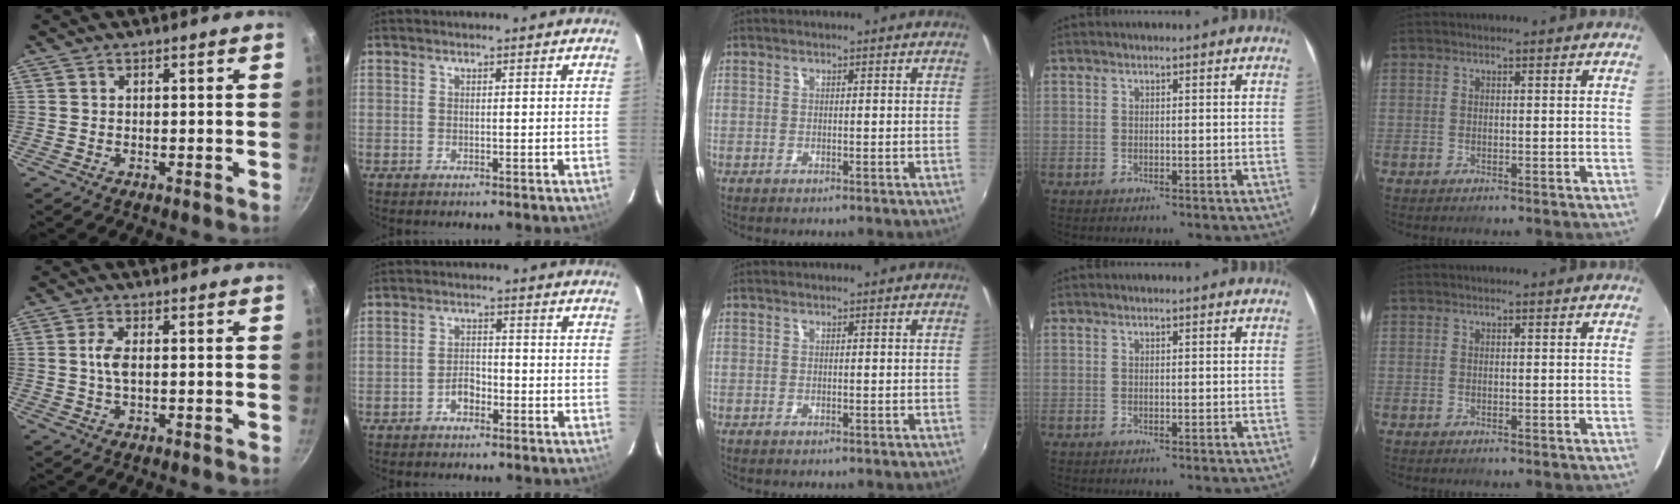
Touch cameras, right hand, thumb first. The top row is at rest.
{"thumb": {"total": 3.6, "force": [0.2, 1.6, 3.2], "torque": [-0.072, 0.005, 0.001]}, "index": {"total": 3.1, "force": [-1.9, 1.7, 1.7], "torque": [-0.035, 0.008, -0.032]}}